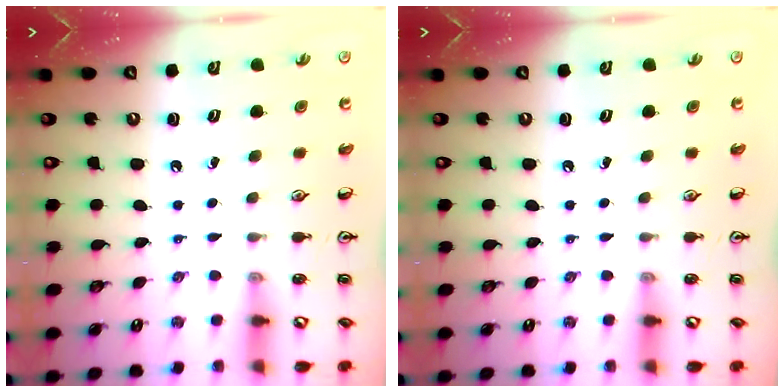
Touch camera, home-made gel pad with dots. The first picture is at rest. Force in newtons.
{"total": 0.0}